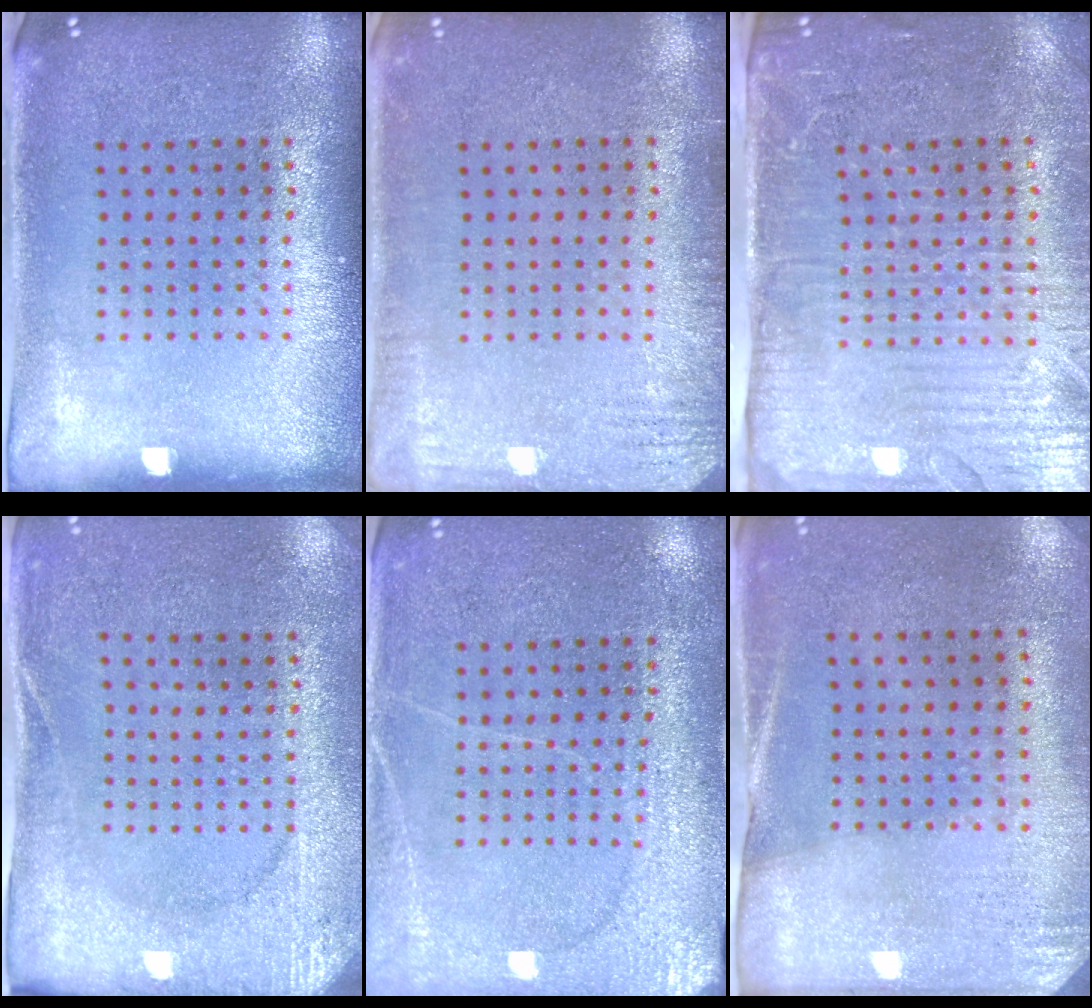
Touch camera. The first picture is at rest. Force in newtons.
{"total": 2.3, "press": 2.2, "slide": 0.4}
{"total": 4.2, "press": 3.6, "slide": 2.1}
{"total": 2.6, "press": 2.4, "slide": 0.9}
{"total": 2.8, "press": 2.7, "slide": 0.7}
{"total": 2.6, "press": 2.2, "slide": 1.3}